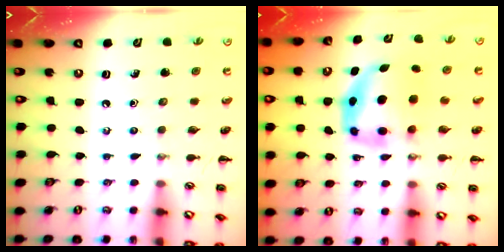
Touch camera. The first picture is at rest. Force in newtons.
{"total": 5.7, "press": 5.6, "slide": 1.2}